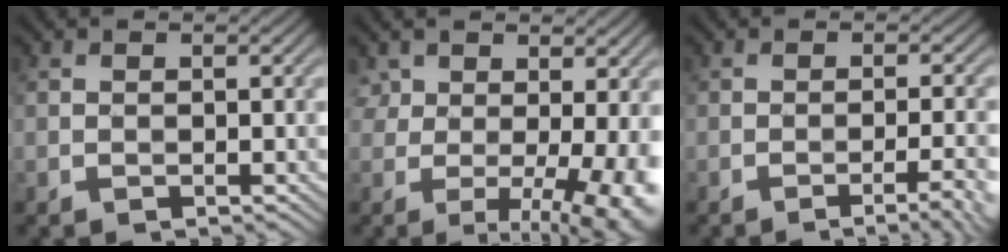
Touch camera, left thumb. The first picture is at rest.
{"total": 9.9, "force": [0.4, 4.8, 8.7], "torque": [-0.128, -0.004, 0.026]}
{"total": 5.2, "force": [-2.7, 1.0, 4.3], "torque": [-0.058, 0.010, -0.039]}